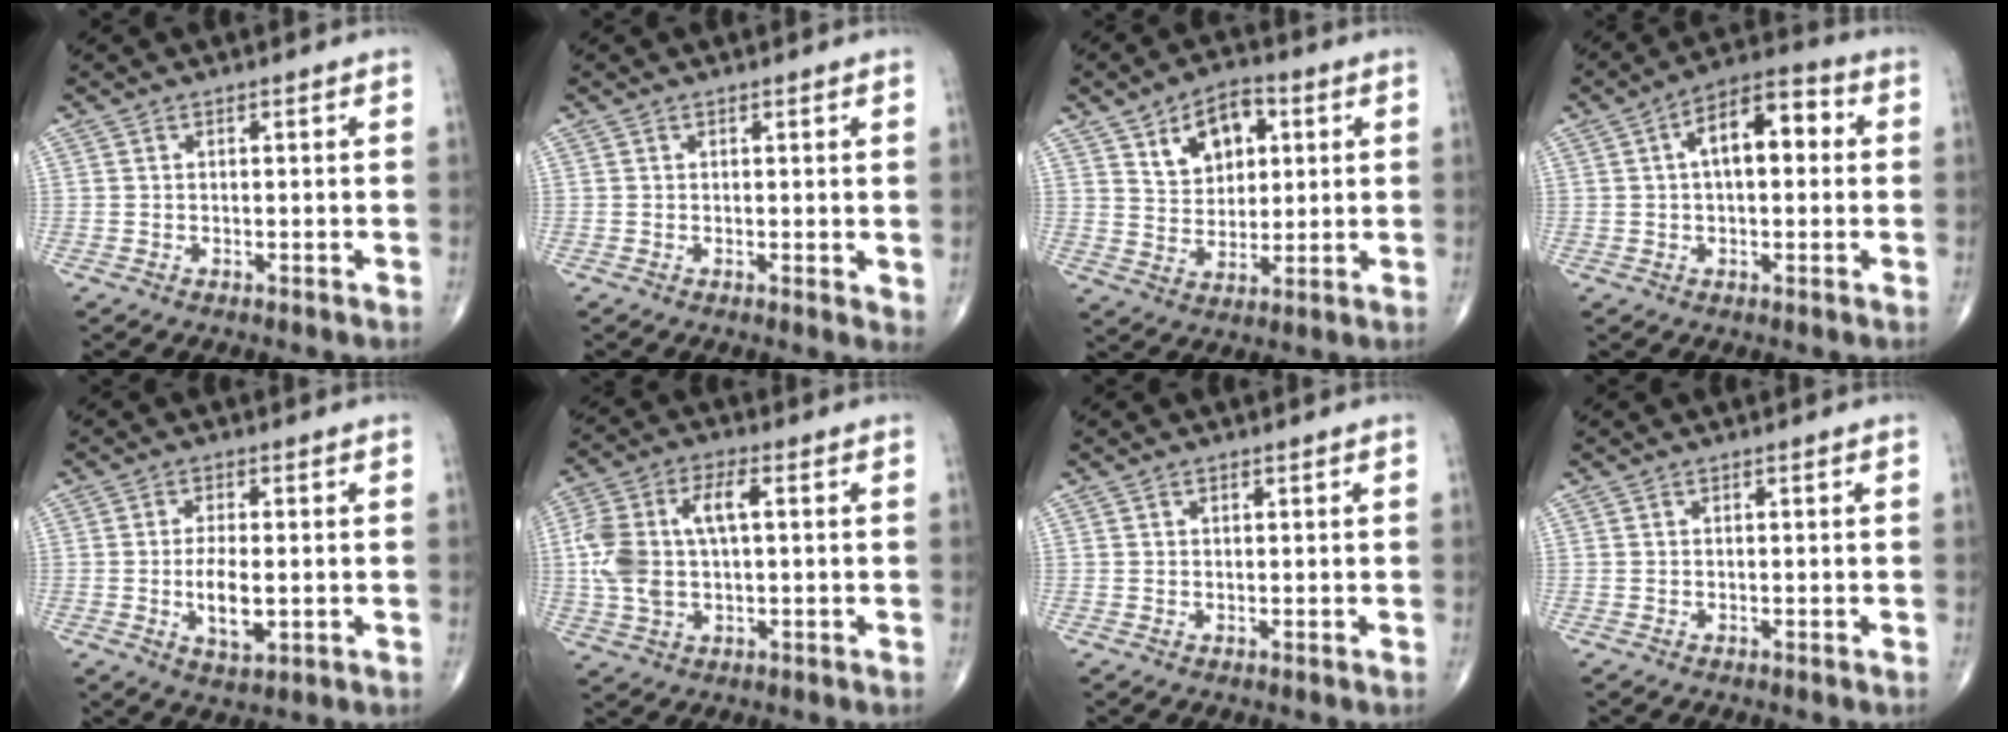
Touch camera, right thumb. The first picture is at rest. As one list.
[{"total": 1.7, "force": [0.5, 0.6, 1.5], "torque": [-0.020, -0.007, 0.006]}, {"total": 10.6, "force": [4.2, 7.0, 6.8], "torque": [-0.071, -0.011, 0.072]}, {"total": 11.0, "force": [1.8, 5.6, 9.3], "torque": [-0.133, 0.031, 0.017]}, {"total": 6.6, "force": [-0.8, 2.8, 6.0], "torque": [-0.106, -0.011, -0.012]}, {"total": 12.3, "force": [1.0, 6.4, 10.4], "torque": [-0.235, 0.021, 0.020]}, {"total": 0.6, "force": [0.4, 0.4, 0.3], "torque": [-0.001, -0.001, 0.005]}, {"total": 0.0}]